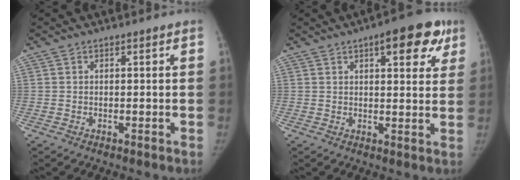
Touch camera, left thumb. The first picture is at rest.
{"total": 11.1, "force": [5.6, 4.4, 8.5], "torque": [-0.067, -0.009, 0.066]}